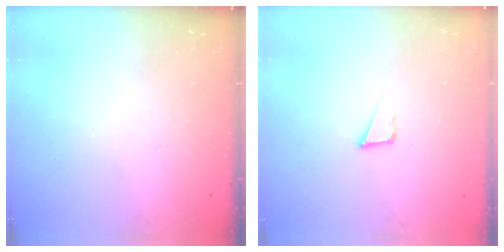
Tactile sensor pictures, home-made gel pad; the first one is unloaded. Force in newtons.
{"total": 3.4, "press": 3.3, "slide": 0.9}